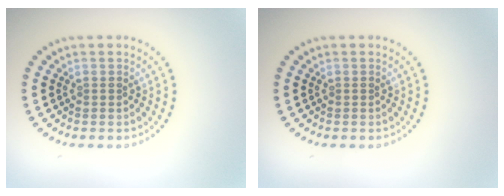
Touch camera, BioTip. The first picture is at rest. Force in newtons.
{"total": 0.0}